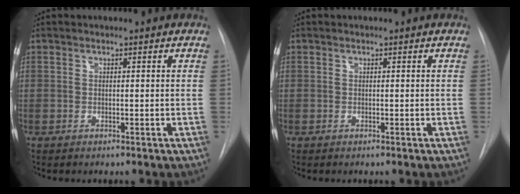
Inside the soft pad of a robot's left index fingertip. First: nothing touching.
{"total": 0.0}